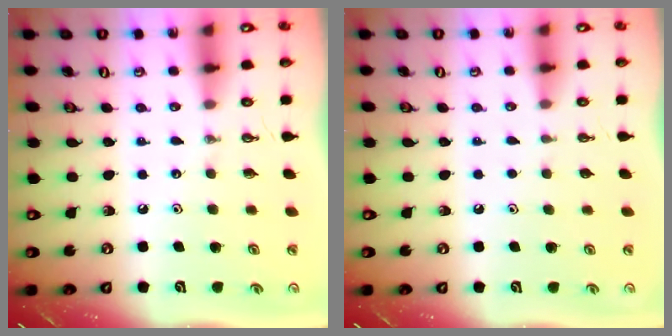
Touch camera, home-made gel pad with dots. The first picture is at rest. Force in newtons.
{"total": 0.9, "press": 0.1, "slide": 0.9}